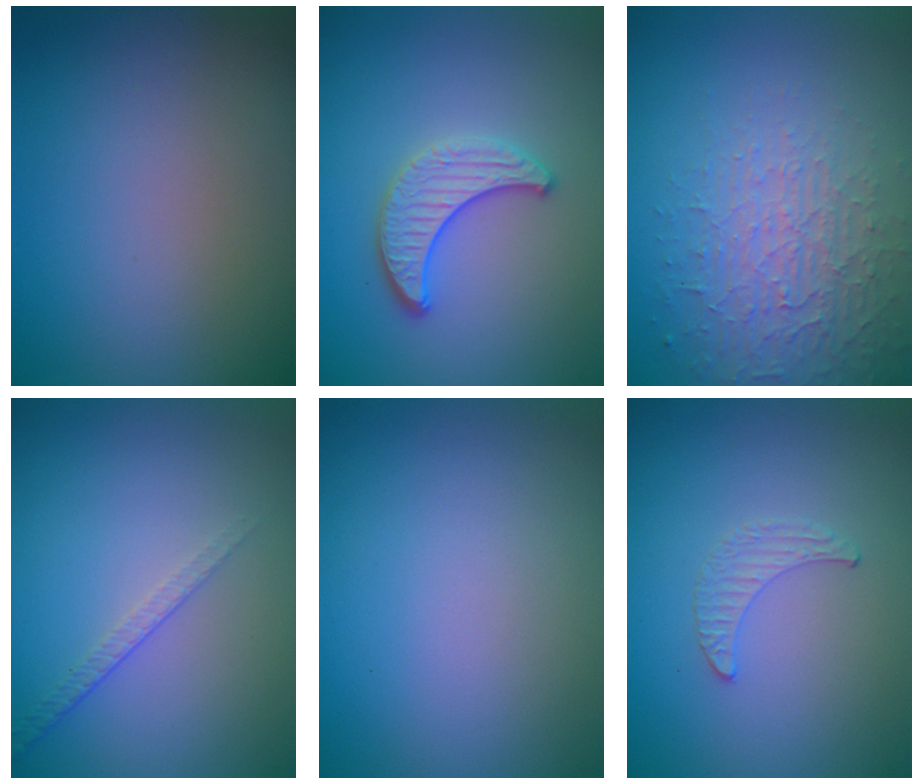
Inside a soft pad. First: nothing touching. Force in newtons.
{"total": 3.3, "press": 3.1, "slide": 1.0}
{"total": 3.7, "press": 3.4, "slide": 1.5}
{"total": 1.4, "press": 0.8, "slide": 1.1}
{"total": 0.0}
{"total": 0.5, "press": 0.5, "slide": 0.2}